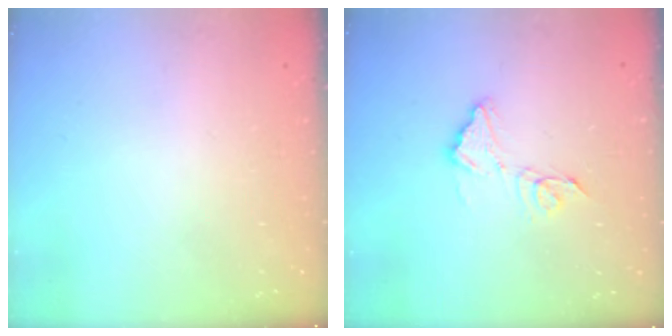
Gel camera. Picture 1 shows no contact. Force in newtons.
{"total": 9.9, "press": 9.8, "slide": 0.8}